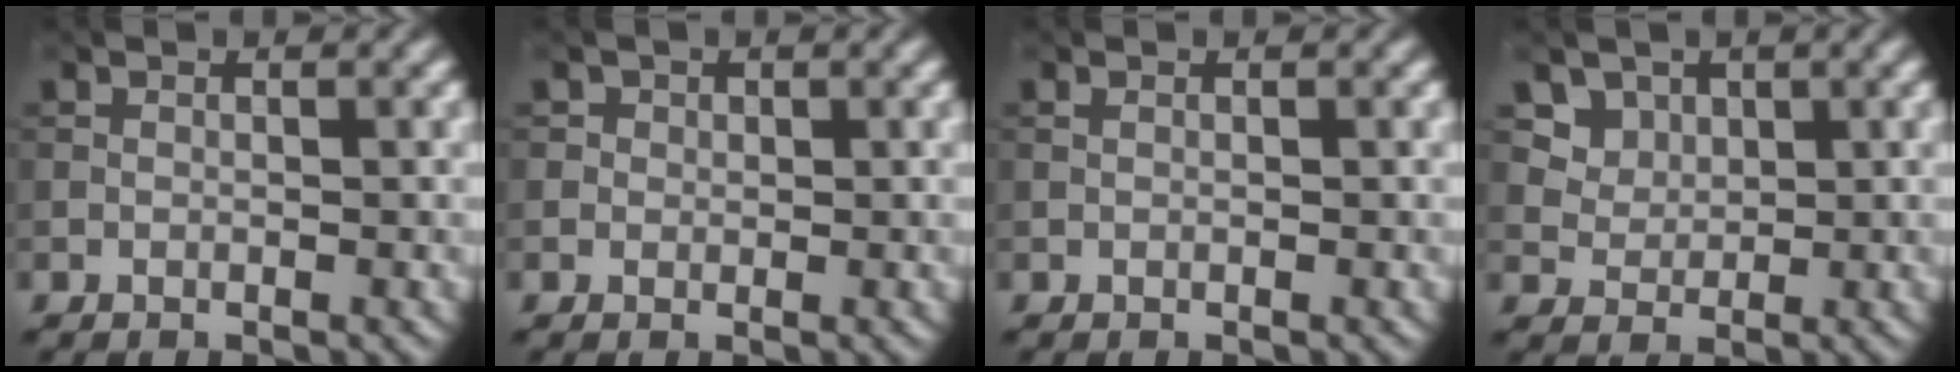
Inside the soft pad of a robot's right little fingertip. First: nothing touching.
{"total": 1.1, "force": [0.3, 1.0, 0.0], "torque": [0.009, -0.004, 0.000]}
{"total": 0.0}
{"total": 4.6, "force": [2.5, 3.6, 1.4], "torque": [-0.035, -0.003, 0.052]}